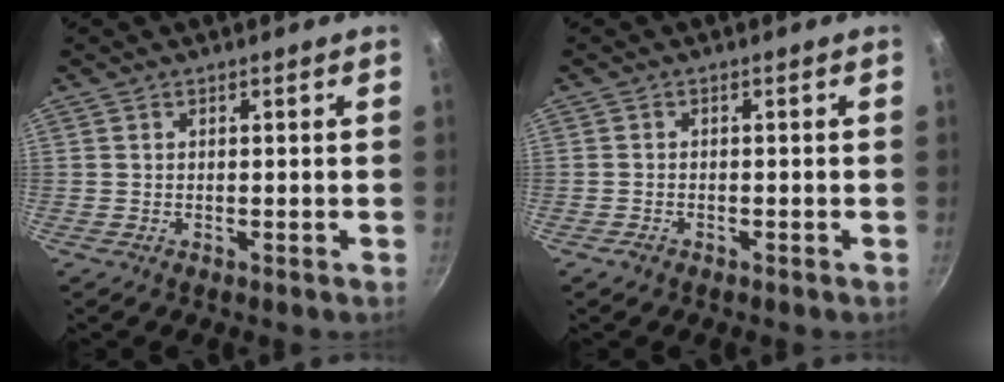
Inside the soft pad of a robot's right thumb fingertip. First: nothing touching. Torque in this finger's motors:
{"motor_torque": [-0.30, -0.08, -0.25, 0.10, -0.02]}